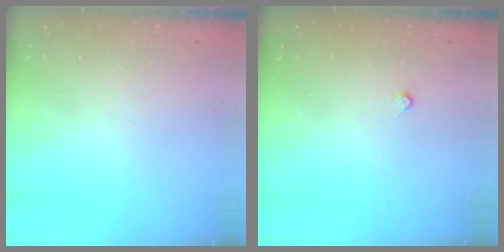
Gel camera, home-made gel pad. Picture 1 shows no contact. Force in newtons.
{"total": 2.0, "press": 1.9, "slide": 0.3}